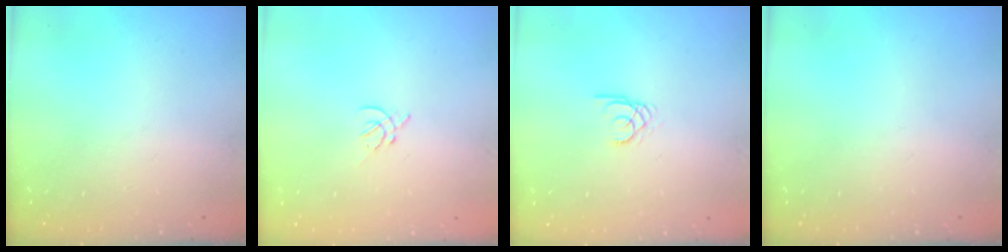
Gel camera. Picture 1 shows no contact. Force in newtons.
{"total": 2.0, "press": 1.9, "slide": 0.5}
{"total": 1.9, "press": 1.9, "slide": 0.0}
{"total": 0.0}